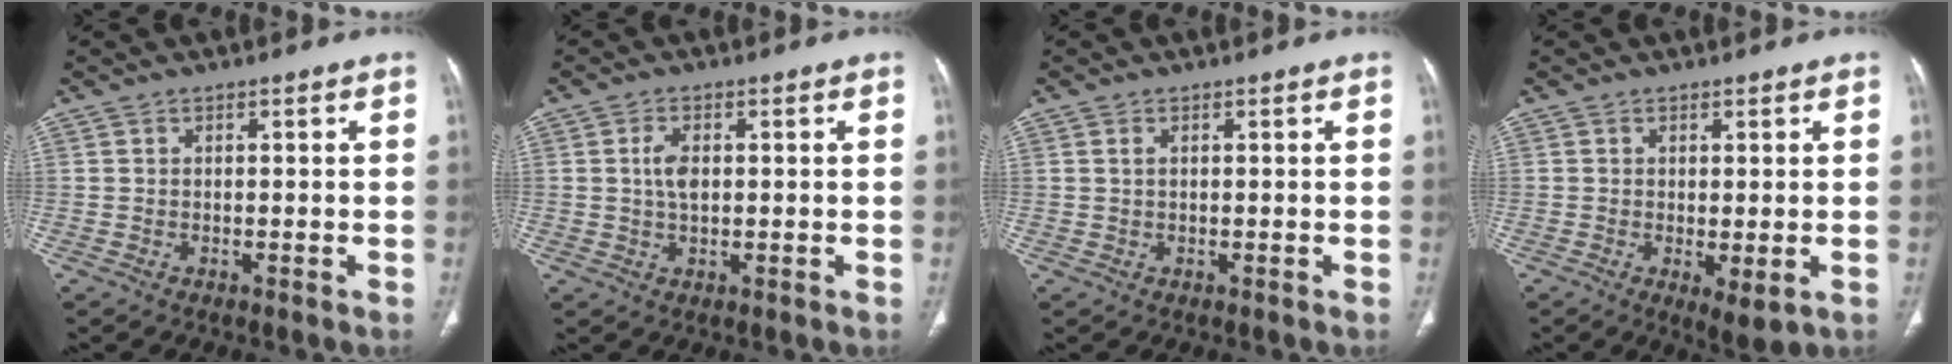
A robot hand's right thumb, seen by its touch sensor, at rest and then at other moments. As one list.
[{"total": 3.7, "force": [0.5, 2.1, 3.0], "torque": [-0.059, 0.000, 0.009]}, {"total": 0.8, "force": [0.3, 0.4, 0.6], "torque": [-0.017, 0.004, 0.008]}, {"total": 4.1, "force": [-1.0, 1.3, 3.7], "torque": [-0.063, -0.017, -0.010]}]